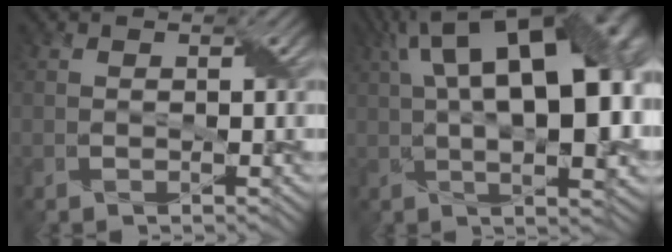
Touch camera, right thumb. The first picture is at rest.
{"total": 20.8, "force": [4.9, 9.0, 18.1], "torque": [-0.257, 0.067, 0.062]}